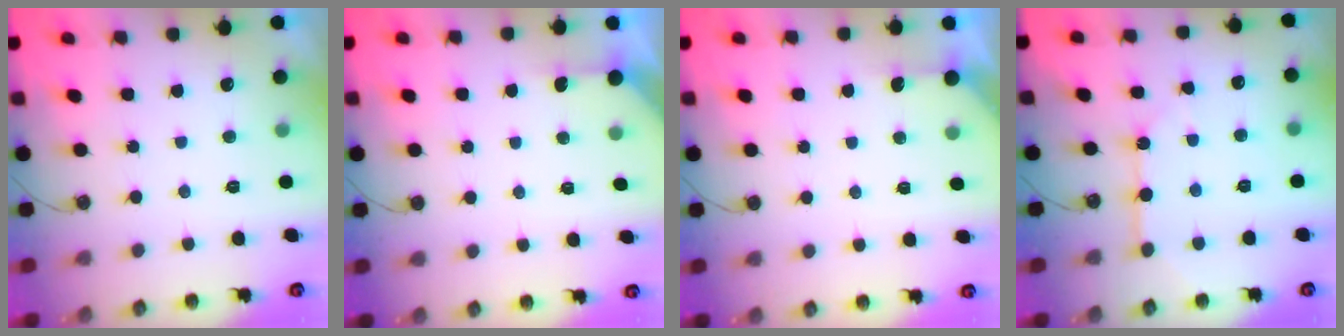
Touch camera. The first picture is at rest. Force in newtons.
{"total": 2.0, "press": 1.9, "slide": 0.2}
{"total": 2.5, "press": 2.5, "slide": 0.2}
{"total": 7.6, "press": 7.5, "slide": 0.8}